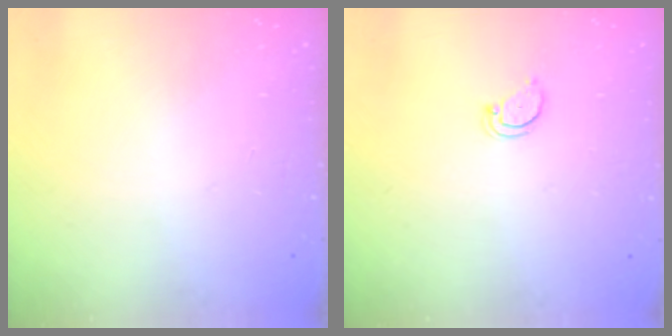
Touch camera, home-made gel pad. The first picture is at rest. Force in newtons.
{"total": 2.4, "press": 2.4, "slide": 0.2}